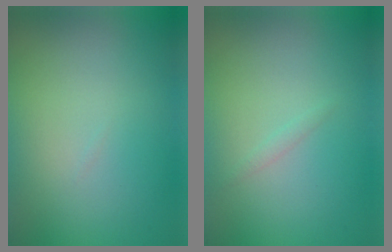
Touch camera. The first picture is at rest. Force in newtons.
{"total": 0.5, "press": 0.5, "slide": 0.0}